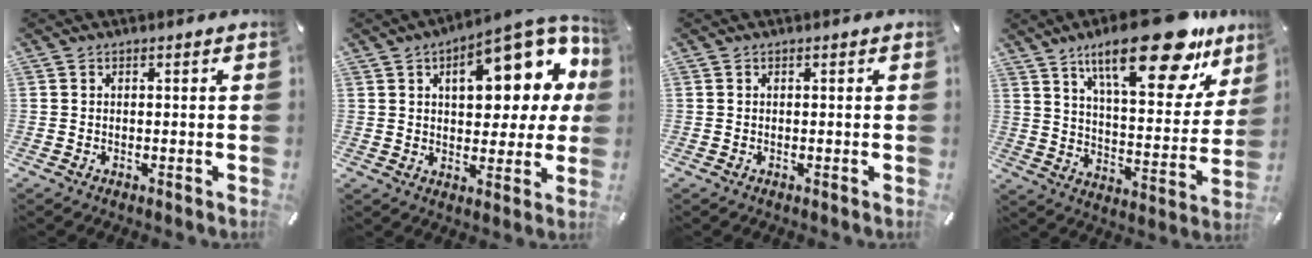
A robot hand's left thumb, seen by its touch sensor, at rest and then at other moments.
{"total": 18.3, "force": [7.5, 9.3, 13.8], "torque": [-0.171, -0.037, 0.117]}
{"total": 0.0}
{"total": 24.8, "force": [16.6, 8.9, 16.2], "torque": [-0.235, -0.102, 0.269]}